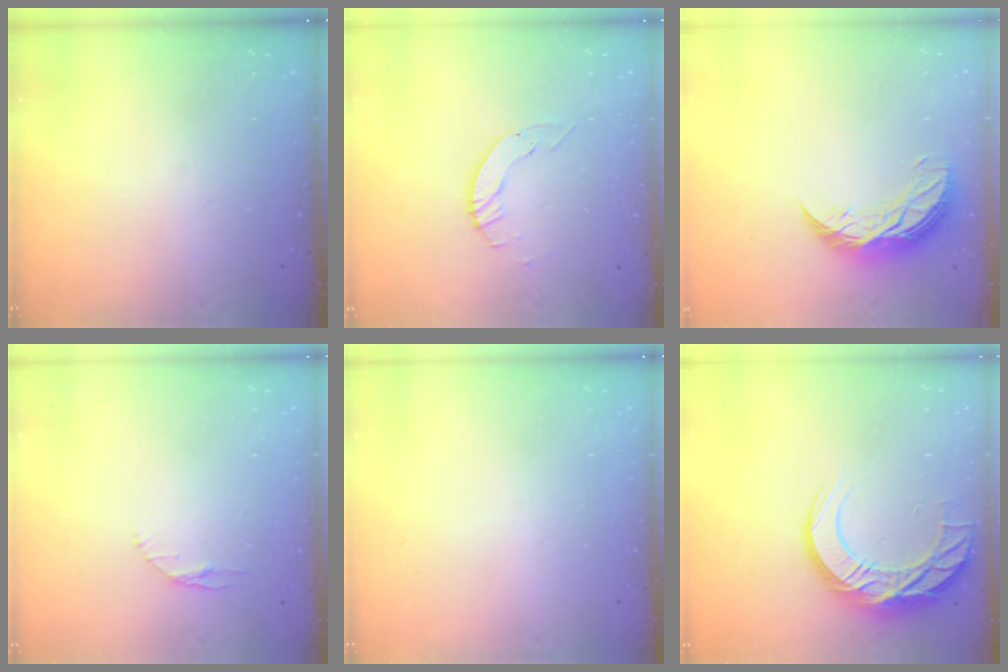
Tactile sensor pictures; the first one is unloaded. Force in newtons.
{"total": 4.0, "press": 4.0, "slide": 0.5}
{"total": 9.9, "press": 9.9, "slide": 0.5}
{"total": 2.9, "press": 2.9, "slide": 0.4}
{"total": 0.0}
{"total": 14.6, "press": 14.6, "slide": 1.0}